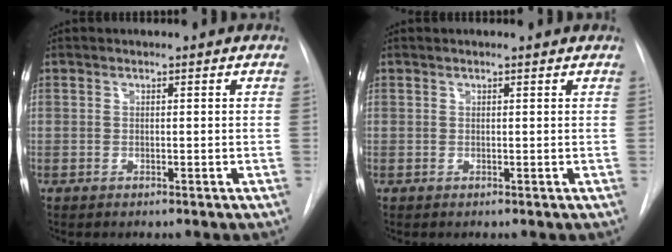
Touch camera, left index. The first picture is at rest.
{"total": 1.1, "force": [1.0, 0.0, 0.3], "torque": [-0.013, 0.011, 0.013]}